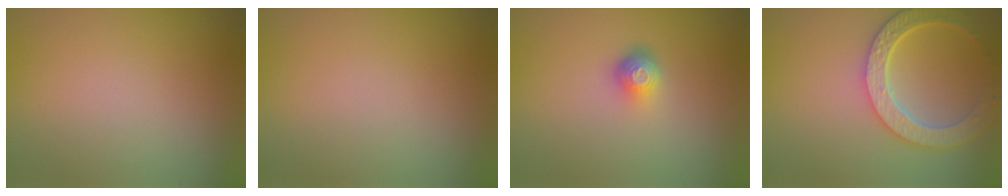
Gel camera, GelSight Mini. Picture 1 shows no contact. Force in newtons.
{"total": 0.0}
{"total": 2.0, "press": 1.4, "slide": 1.5}
{"total": 6.0, "press": 4.8, "slide": 3.6}